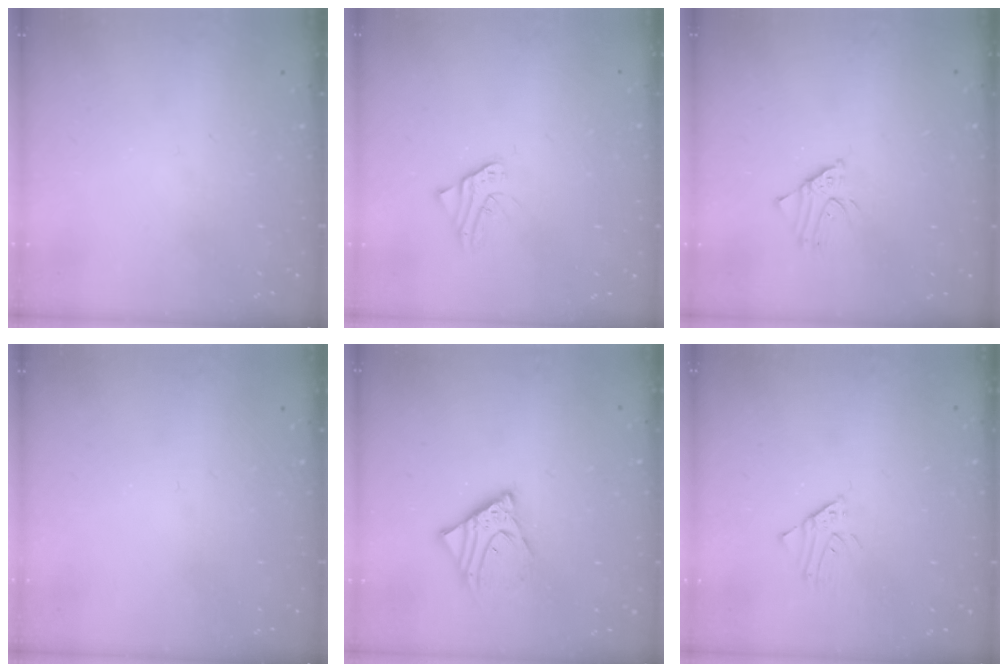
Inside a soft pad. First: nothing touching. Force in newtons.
{"total": 2.8, "press": 2.8, "slide": 0.3}
{"total": 2.5, "press": 2.5, "slide": 0.2}
{"total": 0.0}
{"total": 9.7, "press": 9.5, "slide": 1.6}
{"total": 1.3, "press": 1.3, "slide": 0.1}